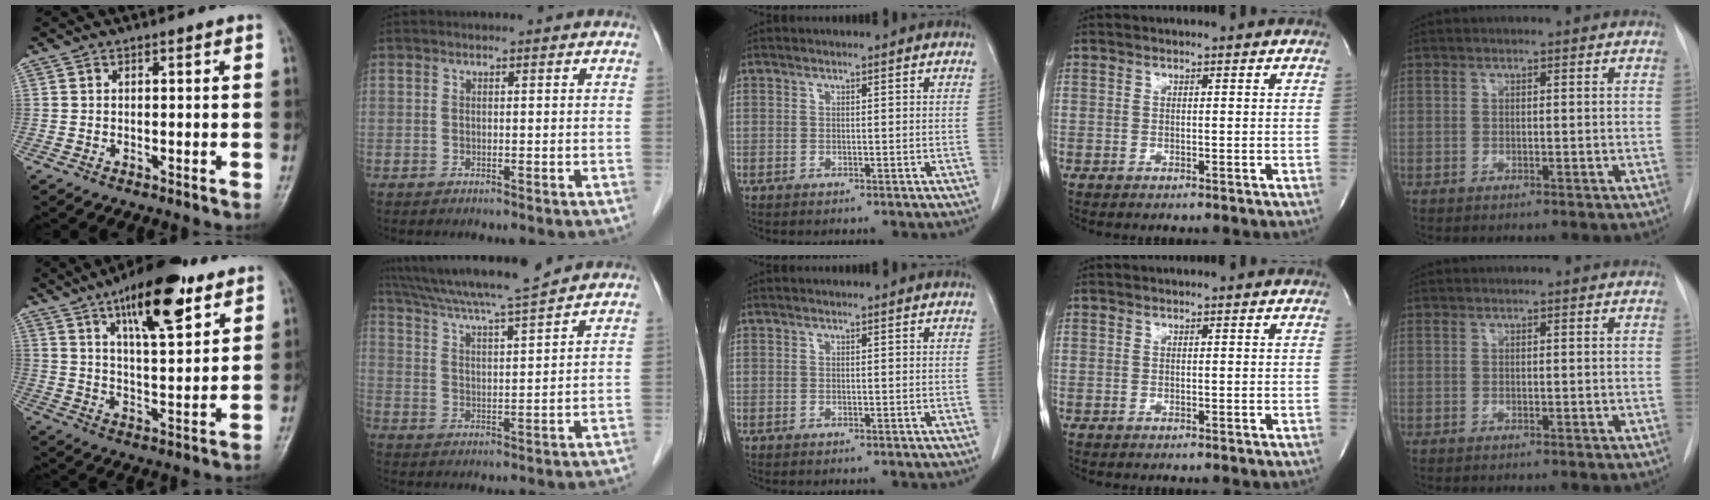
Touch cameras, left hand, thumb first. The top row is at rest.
{"thumb": {"total": 16.7, "force": [9.5, 5.6, 12.4], "torque": [-0.165, -0.042, 0.150]}, "index": {"total": 14.2, "force": [12.7, -0.1, 6.4], "torque": [-0.114, 0.014, 0.211]}}